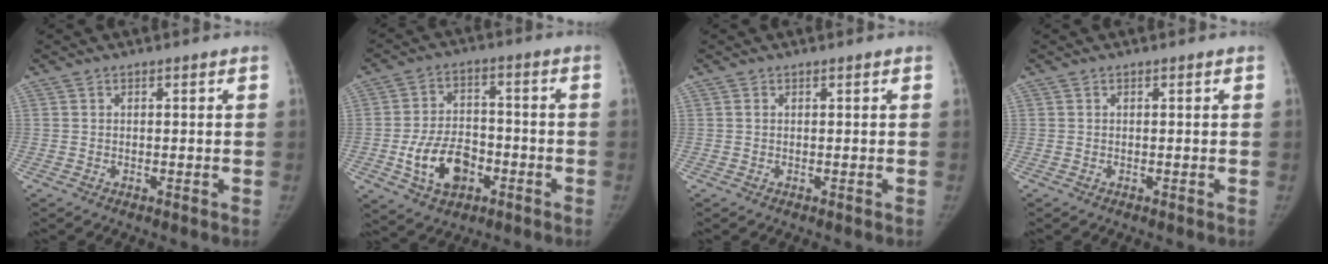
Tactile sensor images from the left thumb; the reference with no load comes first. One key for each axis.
{"total": 11.5, "fx": -4.1, "fy": 7.6, "fz": 7.6, "tx": -0.118, "ty": 0.024, "tz": -0.068}
{"total": 0.0}
{"total": 0.0}